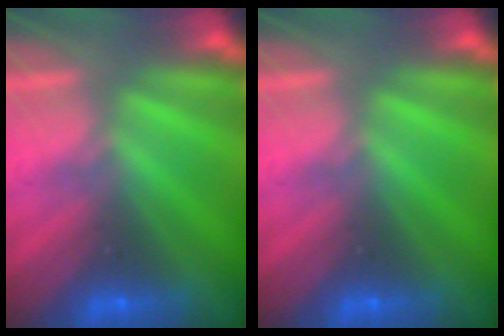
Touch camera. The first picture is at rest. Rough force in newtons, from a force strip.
{"total": 0.0}